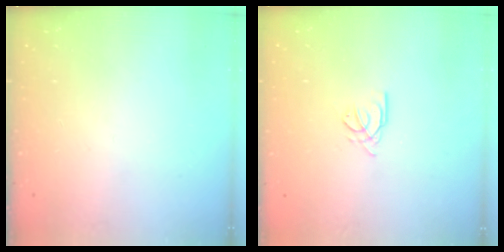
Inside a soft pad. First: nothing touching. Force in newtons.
{"total": 2.6, "press": 2.6, "slide": 0.1}